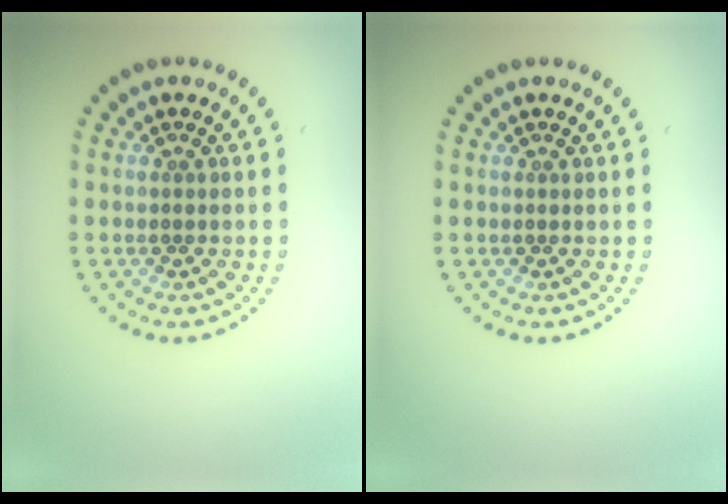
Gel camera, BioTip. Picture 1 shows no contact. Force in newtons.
{"total": 0.0}